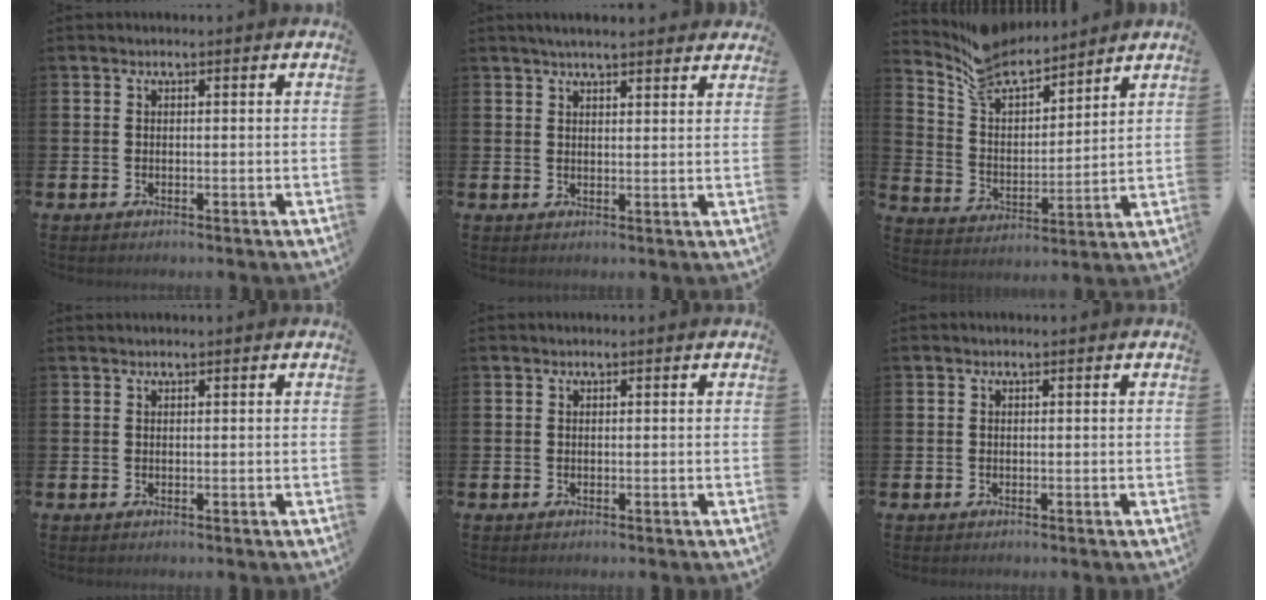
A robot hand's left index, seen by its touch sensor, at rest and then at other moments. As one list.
[{"total": 3.5, "force": [3.4, 0.3, 1.0], "torque": [-0.027, -0.008, 0.061]}, {"total": 8.7, "force": [8.0, 2.8, 1.9], "torque": [-0.084, -0.051, 0.148]}, {"total": 0.6, "force": [0.6, 0.0, -0.1], "torque": [0.006, -0.002, 0.010]}, {"total": 0.0}, {"total": 0.0}]